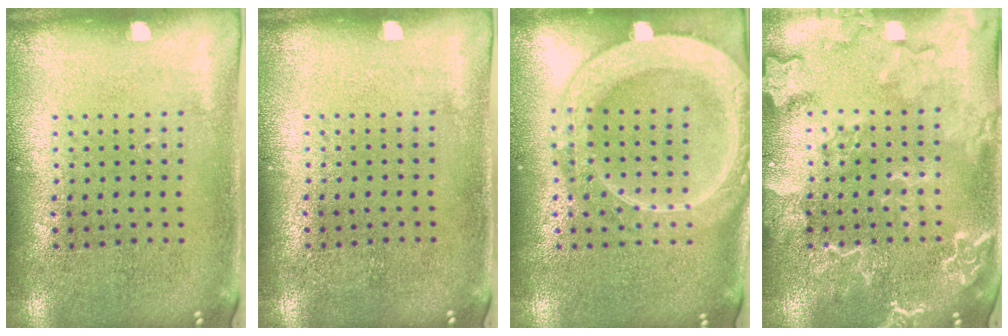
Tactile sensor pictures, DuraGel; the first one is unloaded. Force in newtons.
{"total": 0.0}
{"total": 3.7, "press": 3.7, "slide": 0.4}
{"total": 2.5, "press": 2.5, "slide": 0.4}